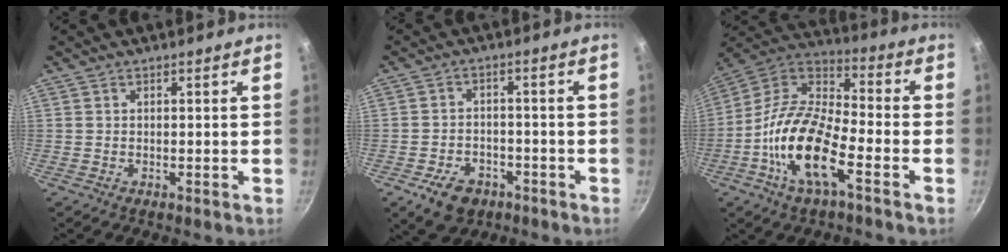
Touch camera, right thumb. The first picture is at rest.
{"total": 8.1, "force": [-4.4, 5.5, 3.9], "torque": [-0.046, 0.029, -0.060]}
{"total": 17.2, "force": [-6.6, 6.8, 14.4], "torque": [-0.269, 0.046, -0.148]}